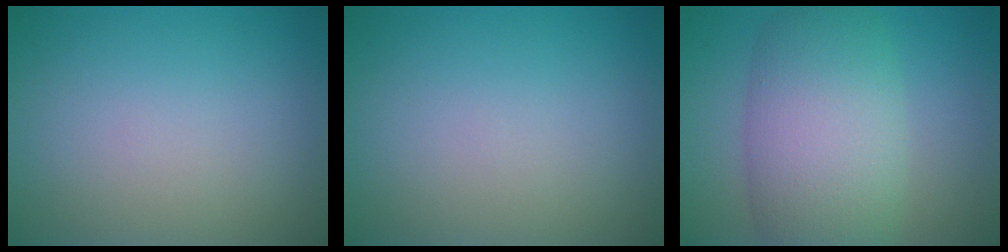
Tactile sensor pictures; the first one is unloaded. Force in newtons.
{"total": 0.0}
{"total": 8.6, "press": 8.6, "slide": 0.3}